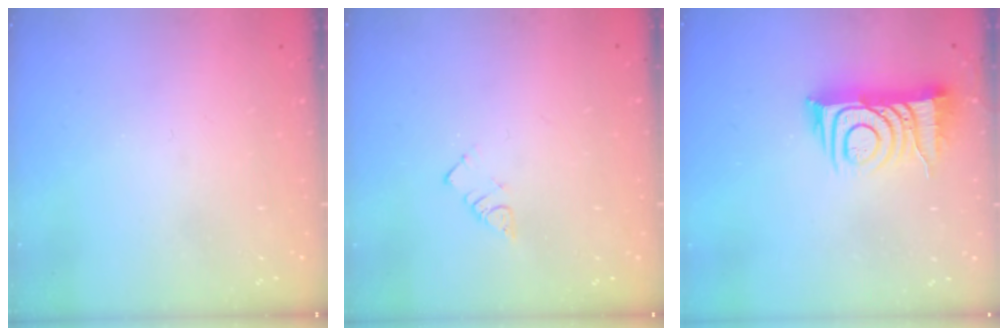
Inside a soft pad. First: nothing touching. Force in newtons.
{"total": 2.8, "press": 2.8, "slide": 0.2}
{"total": 11.9, "press": 11.9, "slide": 0.9}